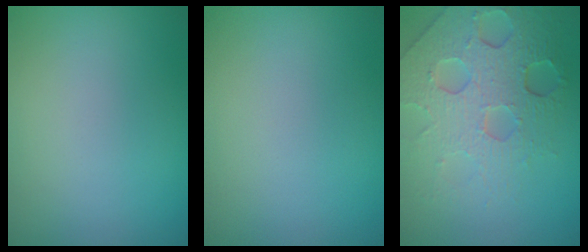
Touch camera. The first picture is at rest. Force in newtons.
{"total": 0.0}
{"total": 7.7, "press": 5.2, "slide": 5.6}